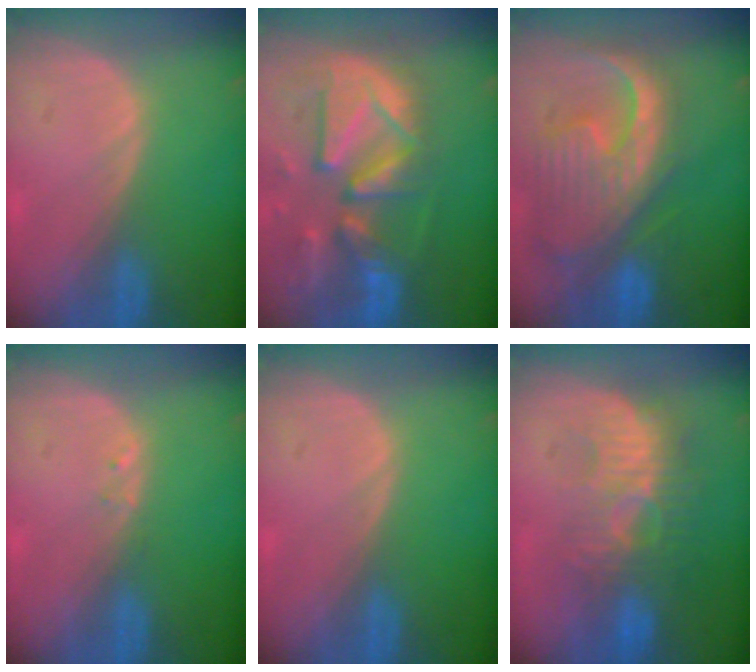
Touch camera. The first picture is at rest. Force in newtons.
{"total": 13.3, "press": 11.4, "slide": 6.7}
{"total": 13.0, "press": 11.1, "slide": 6.7}
{"total": 0.6, "press": 0.6, "slide": 0.1}
{"total": 0.0}
{"total": 9.4, "press": 8.9, "slide": 2.9}